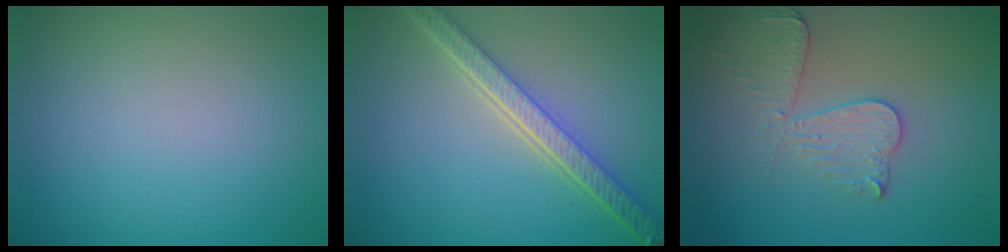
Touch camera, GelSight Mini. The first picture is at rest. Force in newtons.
{"total": 5.7, "press": 4.2, "slide": 3.9}
{"total": 3.4, "press": 3.3, "slide": 0.8}